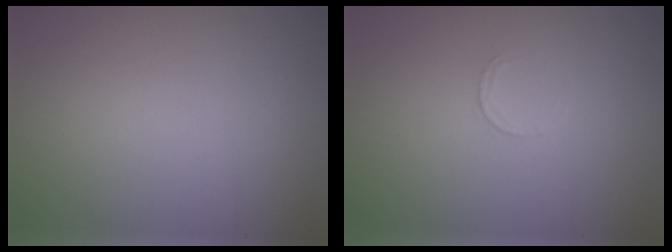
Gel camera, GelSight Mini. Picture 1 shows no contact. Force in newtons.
{"total": 0.6, "press": 0.4, "slide": 0.4}